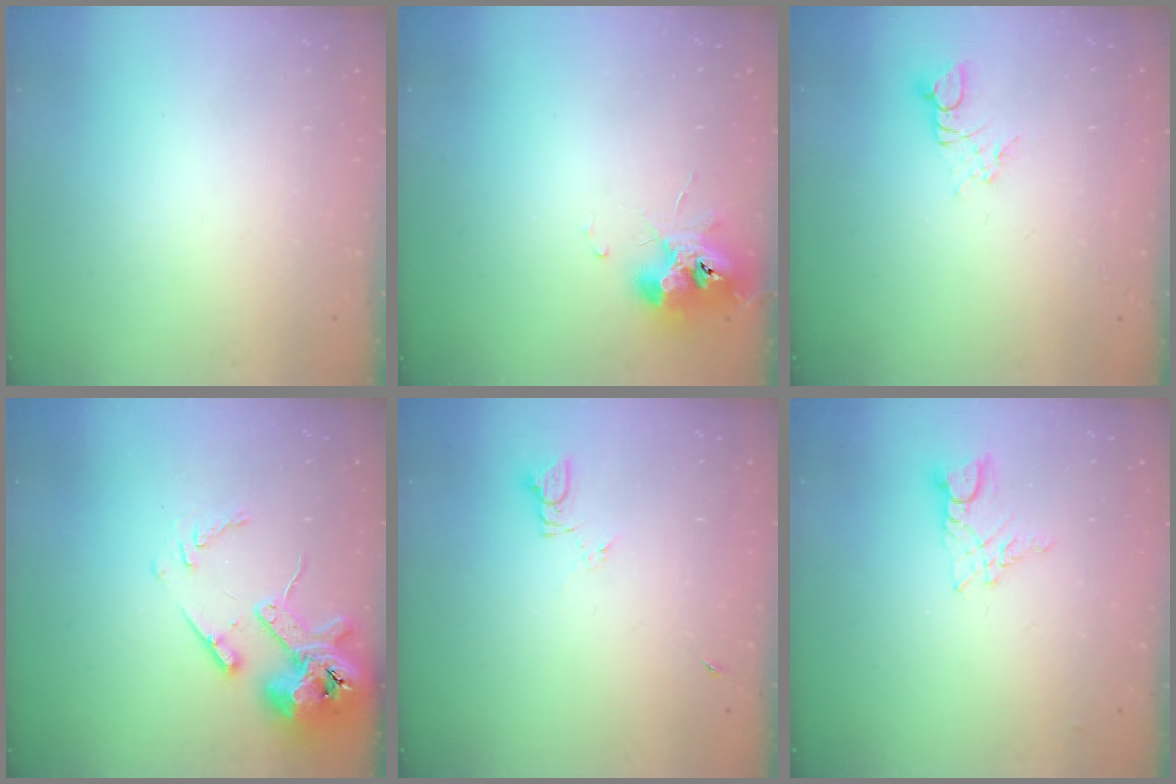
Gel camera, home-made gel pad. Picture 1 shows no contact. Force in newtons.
{"total": 10.9, "press": 10.9, "slide": 0.5}
{"total": 2.3, "press": 2.3, "slide": 0.2}
{"total": 14.4, "press": 14.3, "slide": 2.0}
{"total": 3.3, "press": 3.3, "slide": 0.3}
{"total": 7.3, "press": 7.3, "slide": 0.5}